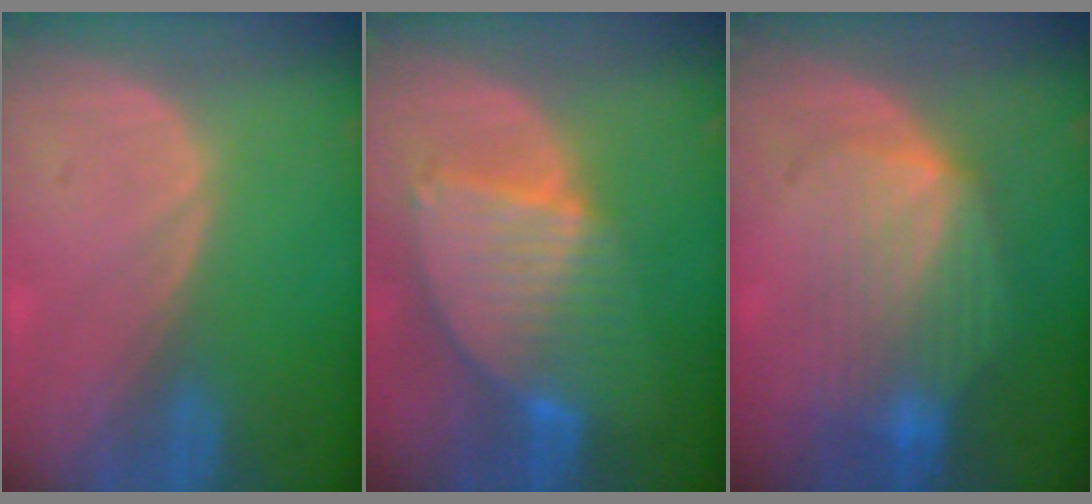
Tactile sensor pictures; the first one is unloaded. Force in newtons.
{"total": 8.7, "press": 7.6, "slide": 4.2}
{"total": 8.4, "press": 7.9, "slide": 2.8}